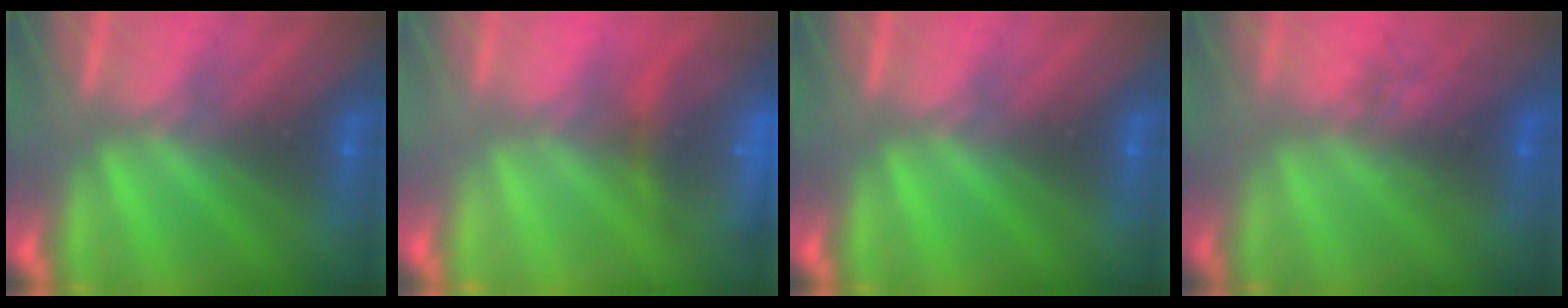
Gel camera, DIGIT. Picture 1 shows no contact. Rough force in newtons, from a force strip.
{"total": 7.3}
{"total": 0.0}
{"total": 4.4}